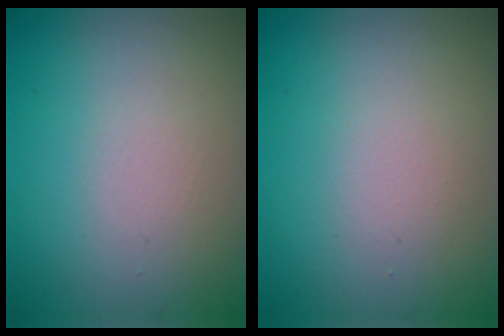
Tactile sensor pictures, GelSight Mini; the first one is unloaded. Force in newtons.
{"total": 1.4, "press": 1.3, "slide": 0.1}